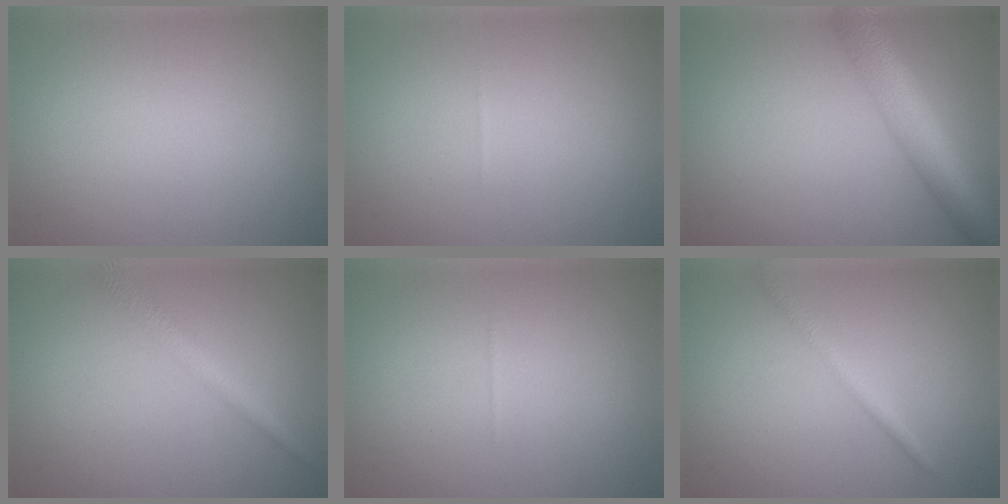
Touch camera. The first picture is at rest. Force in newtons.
{"total": 0.0}
{"total": 8.0, "press": 8.0, "slide": 0.4}
{"total": 2.5, "press": 2.5, "slide": 0.1}
{"total": 0.0}
{"total": 1.7, "press": 1.7, "slide": 0.1}